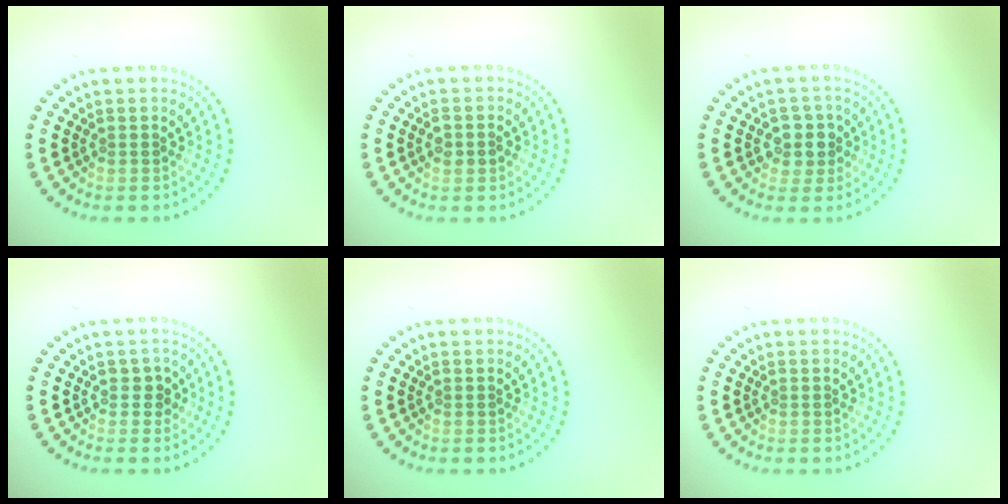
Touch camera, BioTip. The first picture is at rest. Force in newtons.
{"total": 1.4, "press": 1.4, "slide": 0.3}
{"total": 2.6, "press": 2.3, "slide": 1.1}
{"total": 1.2, "press": 1.1, "slide": 0.6}
{"total": 0.0}
{"total": 0.0}